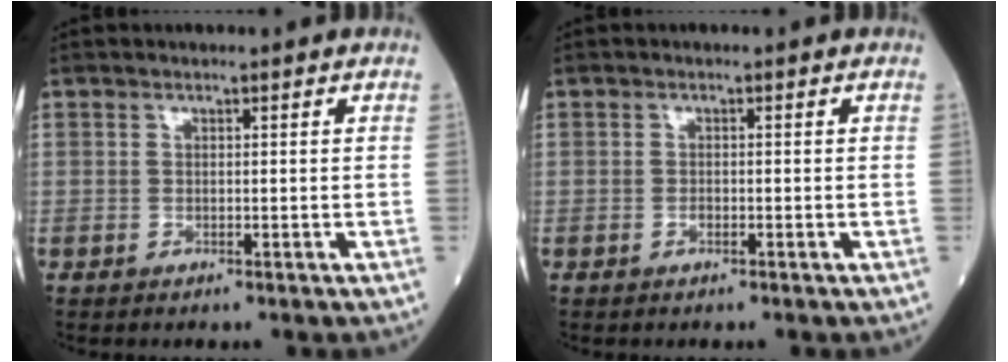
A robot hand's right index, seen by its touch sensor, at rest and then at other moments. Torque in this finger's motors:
{"motor_torque": [0.14, 0.01, 0.05, 0.01]}